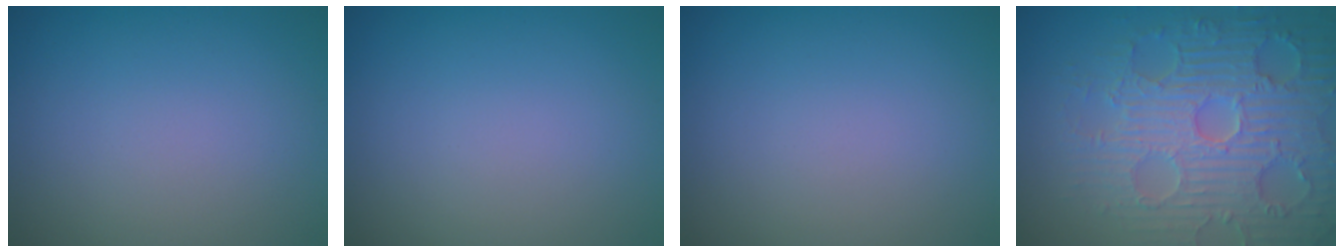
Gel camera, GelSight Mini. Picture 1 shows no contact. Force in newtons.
{"total": 0.0}
{"total": 0.0}
{"total": 7.5, "press": 6.1, "slide": 4.3}